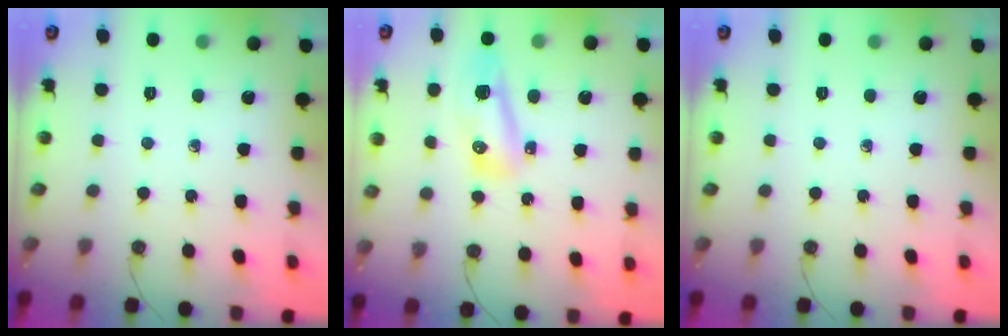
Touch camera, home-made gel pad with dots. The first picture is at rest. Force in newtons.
{"total": 8.6, "press": 8.4, "slide": 1.9}
{"total": 0.0}